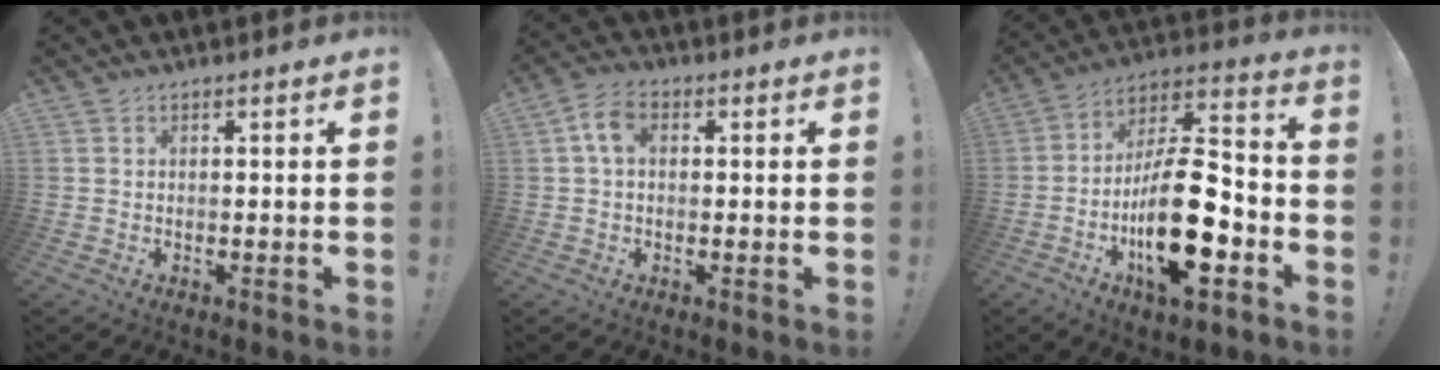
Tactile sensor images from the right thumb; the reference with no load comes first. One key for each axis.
{"total": 6.2, "fx": 1.2, "fy": 4.0, "fz": 4.6, "tx": -0.093, "ty": 0.013, "tz": 0.024}
{"total": 22.4, "fx": -7.2, "fy": 9.0, "fz": 19.2, "tx": -0.347, "ty": 0.042, "tz": -0.111}